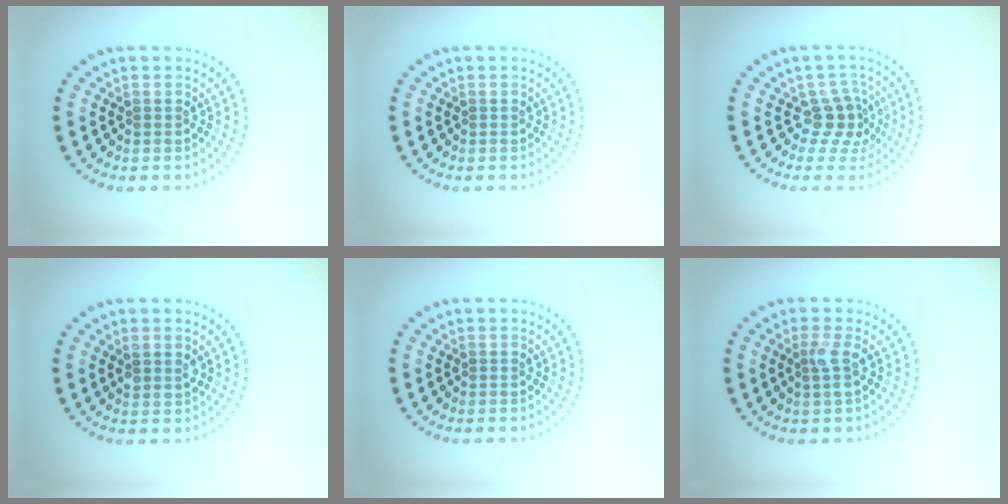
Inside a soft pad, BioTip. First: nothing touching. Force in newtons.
{"total": 0.0}
{"total": 2.6, "press": 1.8, "slide": 1.8}
{"total": 1.5, "press": 1.3, "slide": 0.7}
{"total": 0.0}
{"total": 1.5, "press": 1.2, "slide": 0.9}